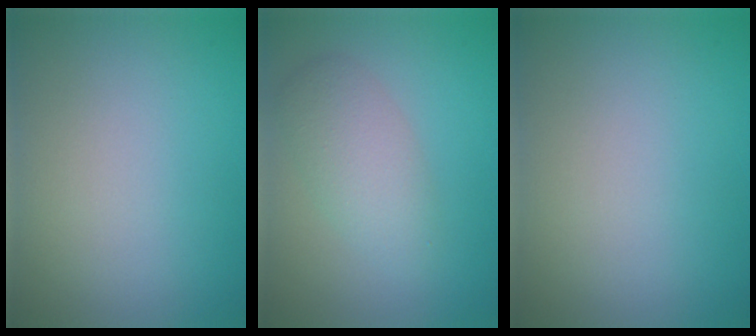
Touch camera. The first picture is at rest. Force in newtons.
{"total": 3.4, "press": 3.4, "slide": 0.2}
{"total": 0.0}